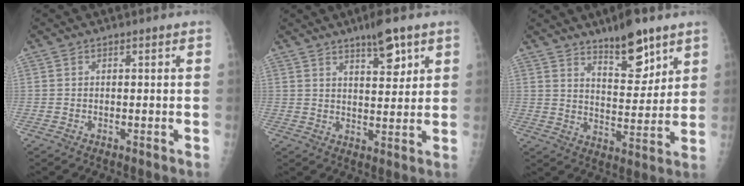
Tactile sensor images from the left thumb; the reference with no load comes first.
{"total": 6.7, "force": [4.3, 2.0, 4.8], "torque": [-0.060, -0.027, 0.065]}
{"total": 10.8, "force": [7.6, 3.9, 6.6], "torque": [-0.076, -0.056, 0.124]}